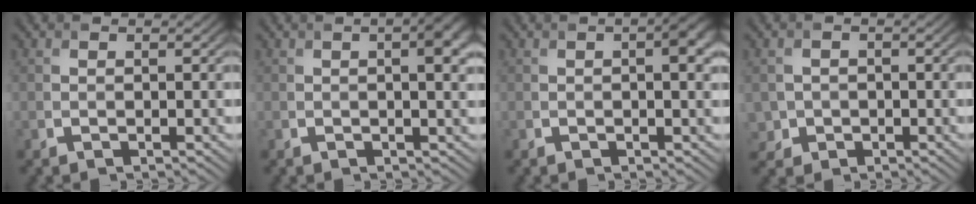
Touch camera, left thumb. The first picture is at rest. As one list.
[{"total": 4.0, "force": [0.6, 1.4, 3.7], "torque": [-0.048, 0.005, 0.011]}, {"total": 3.2, "force": [0.4, 1.4, 2.9], "torque": [-0.041, 0.006, 0.004]}, {"total": 2.7, "force": [-0.9, 2.5, 0.5], "torque": [-0.016, -0.005, -0.020]}]